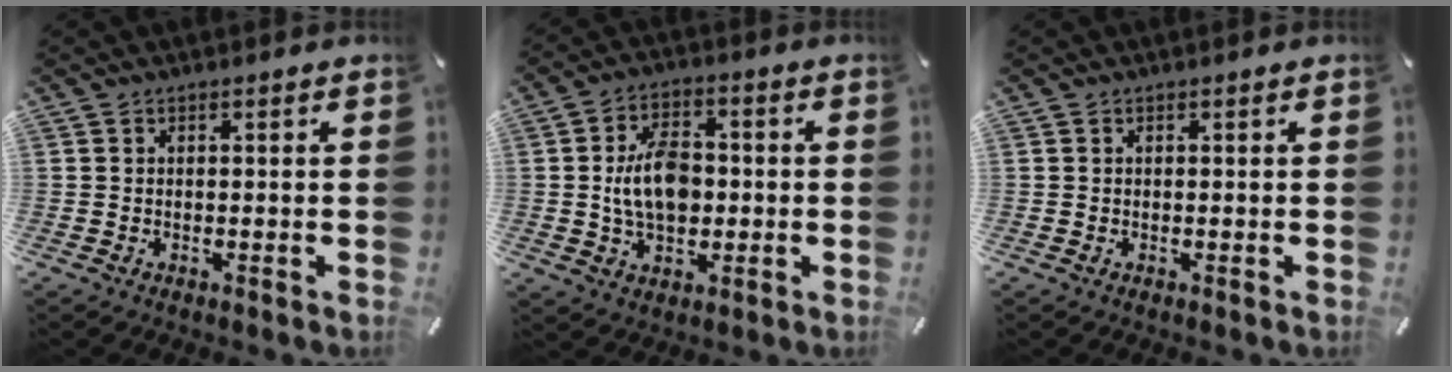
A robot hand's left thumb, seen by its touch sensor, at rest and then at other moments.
{"total": 10.4, "force": [-0.2, 7.2, 7.5], "torque": [-0.146, 0.007, -0.005]}
{"total": 0.0}